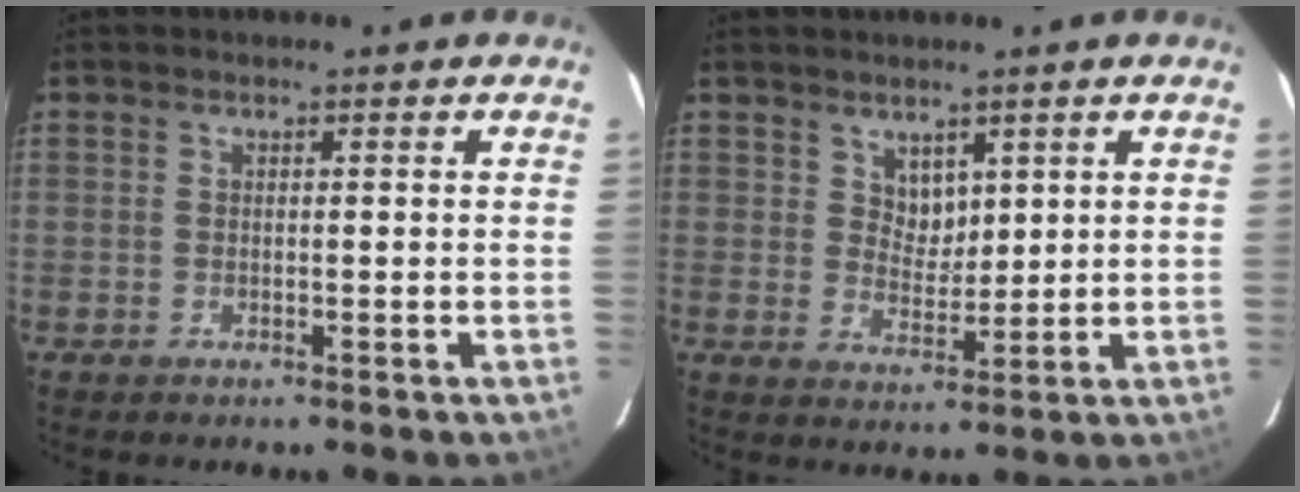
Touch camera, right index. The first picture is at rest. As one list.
[{"total": 3.8, "force": [2.3, 2.8, 1.2], "torque": [-0.012, 0.001, 0.046]}]